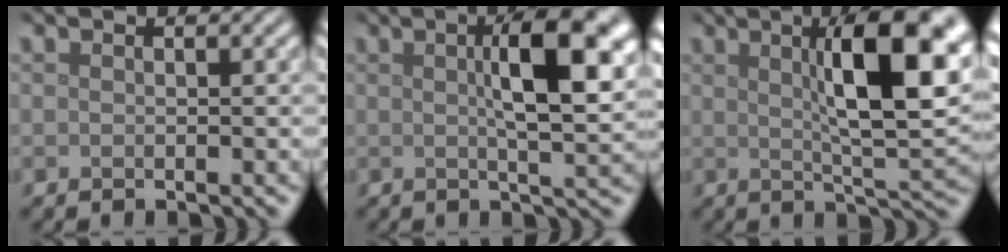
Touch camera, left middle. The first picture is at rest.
{"total": 8.5, "force": [1.9, 2.3, 8.0], "torque": [-0.107, 0.012, 0.027]}
{"total": 11.4, "force": [3.1, 3.1, 10.5], "torque": [-0.145, 0.006, 0.048]}